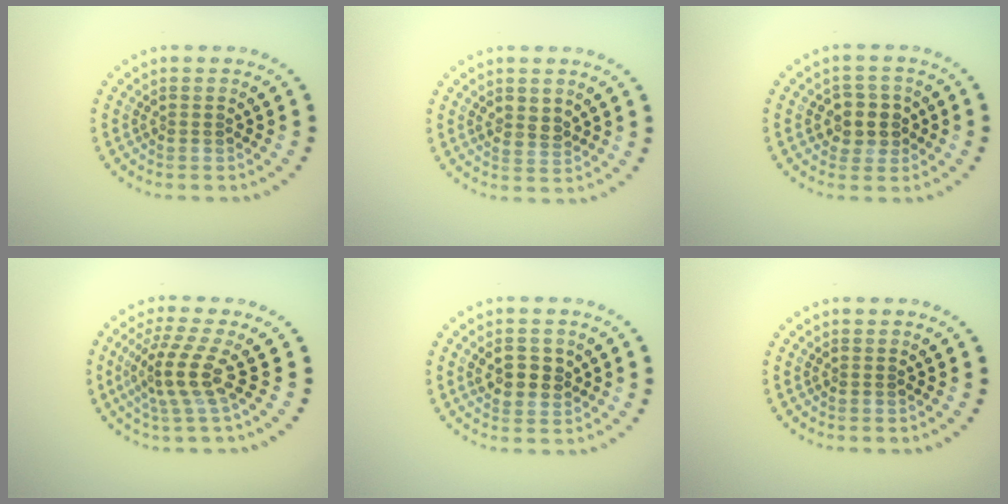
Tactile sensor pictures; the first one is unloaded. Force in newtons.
{"total": 1.7, "press": 1.5, "slide": 0.7}
{"total": 2.8, "press": 2.7, "slide": 0.9}
{"total": 3.8, "press": 2.8, "slide": 2.6}
{"total": 2.8, "press": 2.8, "slide": 0.6}
{"total": 0.0}